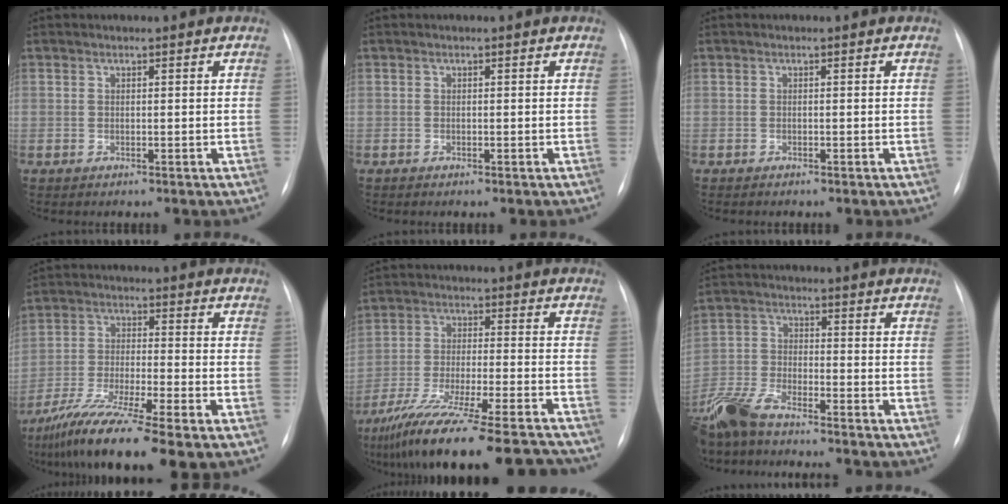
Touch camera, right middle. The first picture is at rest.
{"total": 0.0}
{"total": 0.6, "force": [-0.6, 0.1, 0.3], "torque": [-0.013, -0.004, -0.008]}
{"total": 12.3, "force": [-8.5, 0.3, 8.9], "torque": [-0.171, -0.039, -0.150]}
{"total": 22.6, "force": [-19.6, 1.5, 11.2], "torque": [-0.161, -0.035, -0.298]}
{"total": 10.9, "force": [-9.3, 2.2, 5.2], "torque": [-0.114, -0.019, -0.170]}